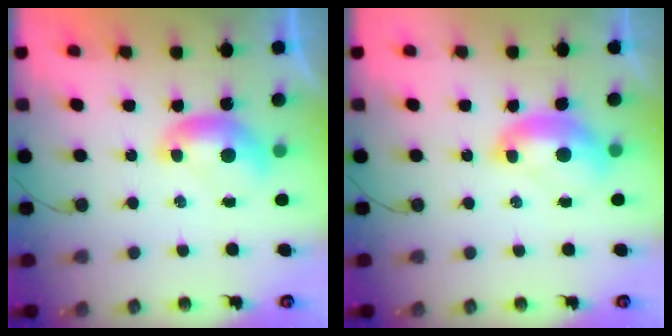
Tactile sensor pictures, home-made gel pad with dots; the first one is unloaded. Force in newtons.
{"total": 2.2, "press": 2.1, "slide": 0.6}